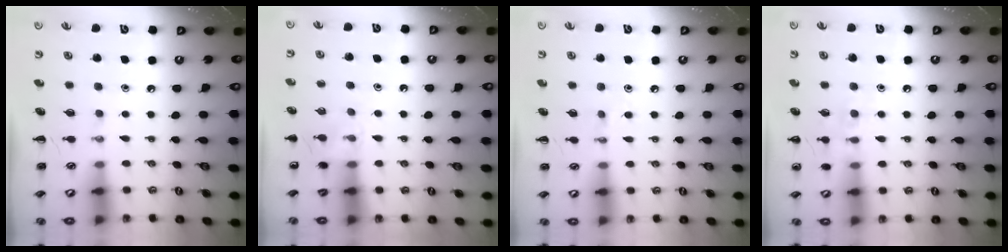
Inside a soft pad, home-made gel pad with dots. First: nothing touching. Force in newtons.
{"total": 7.4, "press": 7.1, "slide": 2.2}
{"total": 2.7, "press": 2.5, "slide": 0.9}
{"total": 7.4, "press": 7.3, "slide": 1.0}